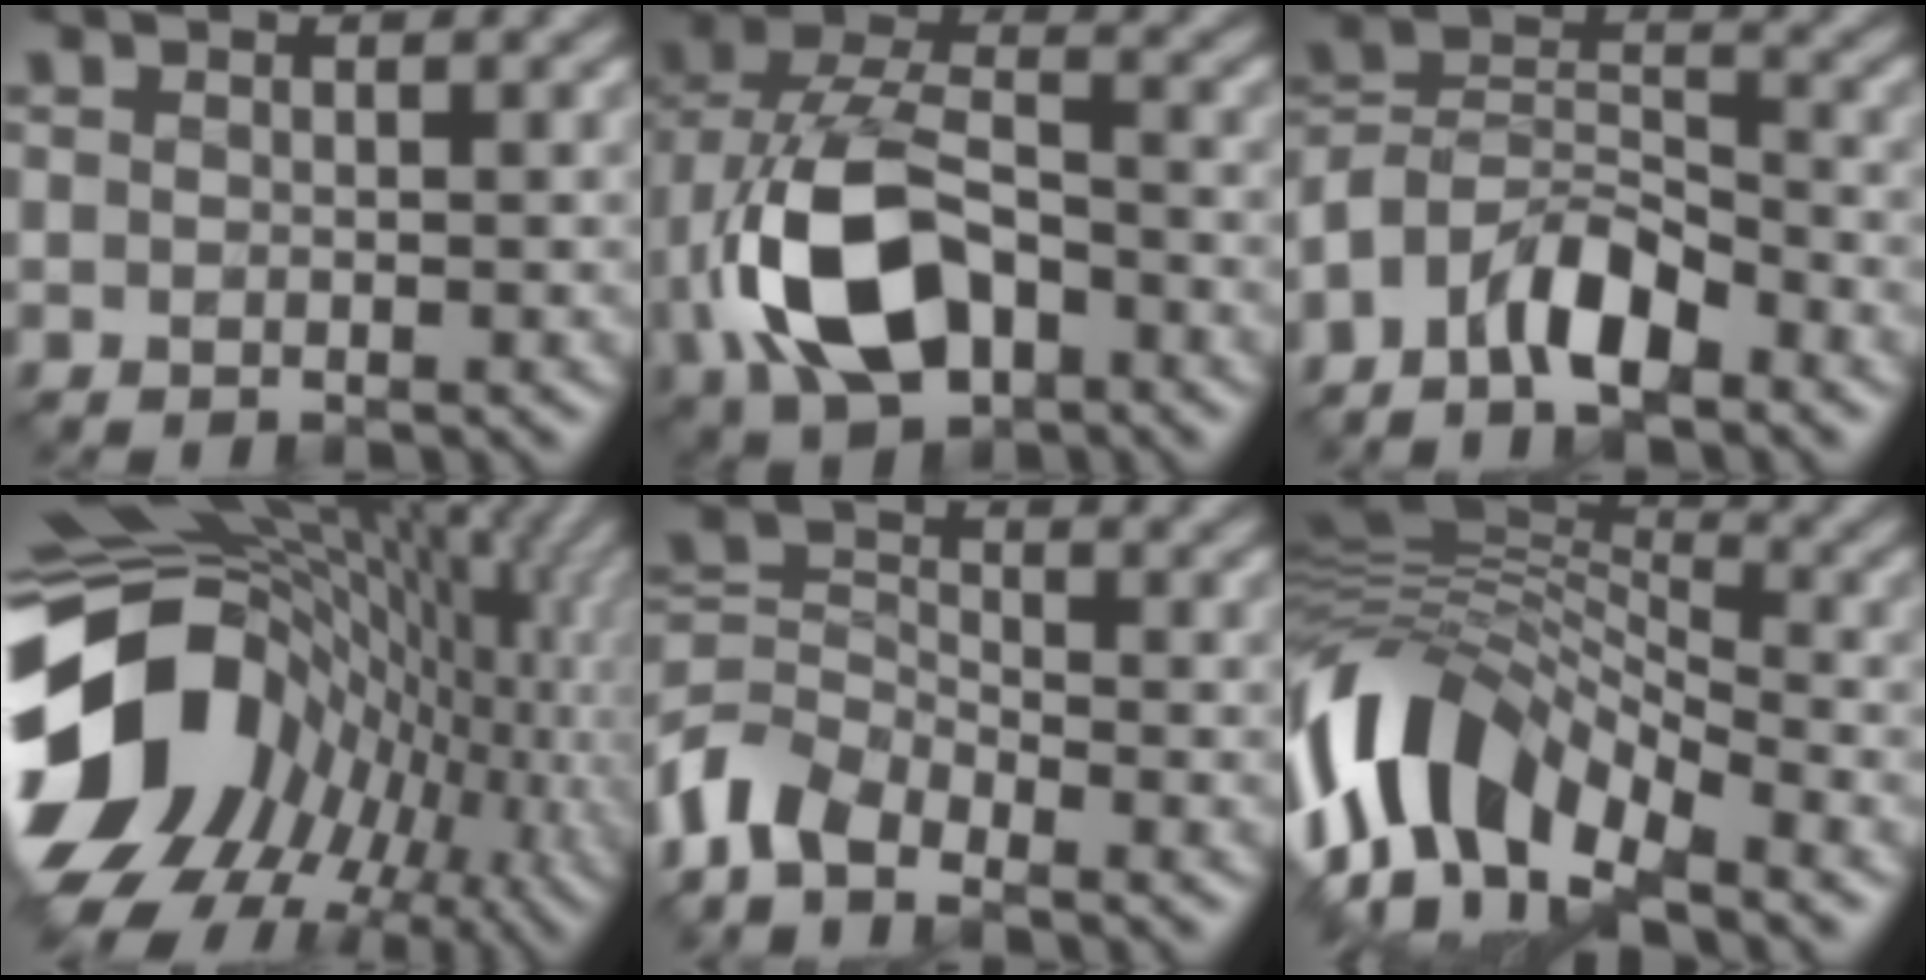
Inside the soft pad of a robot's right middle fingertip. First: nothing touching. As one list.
[{"total": 10.1, "force": [-3.3, 6.0, 7.5], "torque": [-0.167, 0.002, -0.068]}, {"total": 7.1, "force": [-5.0, 3.0, 4.1], "torque": [-0.065, 0.008, -0.101]}, {"total": 18.6, "force": [-3.0, 14.3, 11.5], "torque": [-0.234, -0.018, -0.038]}, {"total": 5.6, "force": [-4.1, 2.7, 2.7], "torque": [-0.054, -0.001, -0.095]}, {"total": 12.2, "force": [-4.9, 6.8, 8.9], "torque": [-0.165, 0.011, -0.108]}]